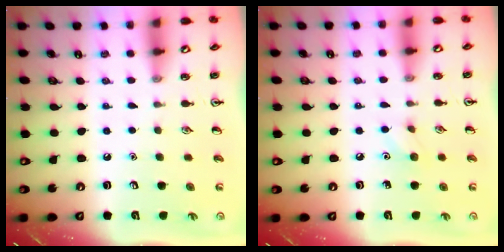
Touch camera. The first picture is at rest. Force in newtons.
{"total": 5.4, "press": 5.1, "slide": 1.7}